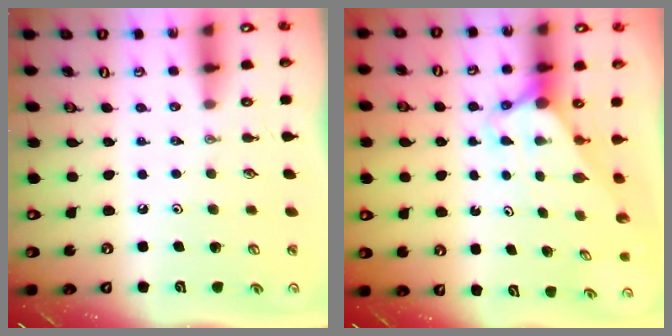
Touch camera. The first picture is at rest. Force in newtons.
{"total": 2.6, "press": 2.6, "slide": 0.0}